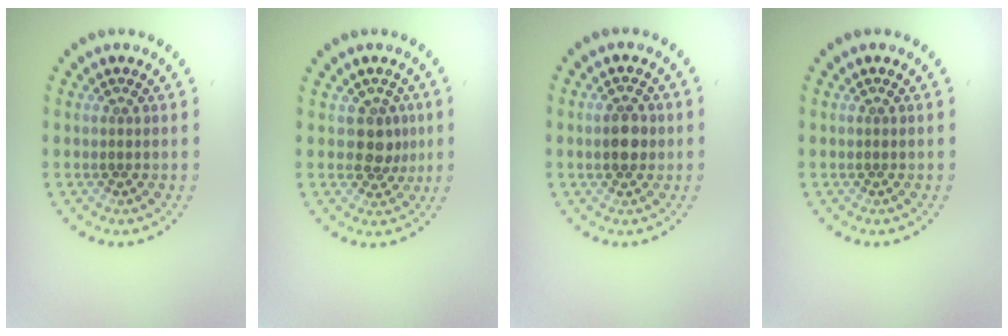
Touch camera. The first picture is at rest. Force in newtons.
{"total": 2.2, "press": 1.8, "slide": 1.2}
{"total": 2.9, "press": 2.9, "slide": 0.0}
{"total": 0.0}